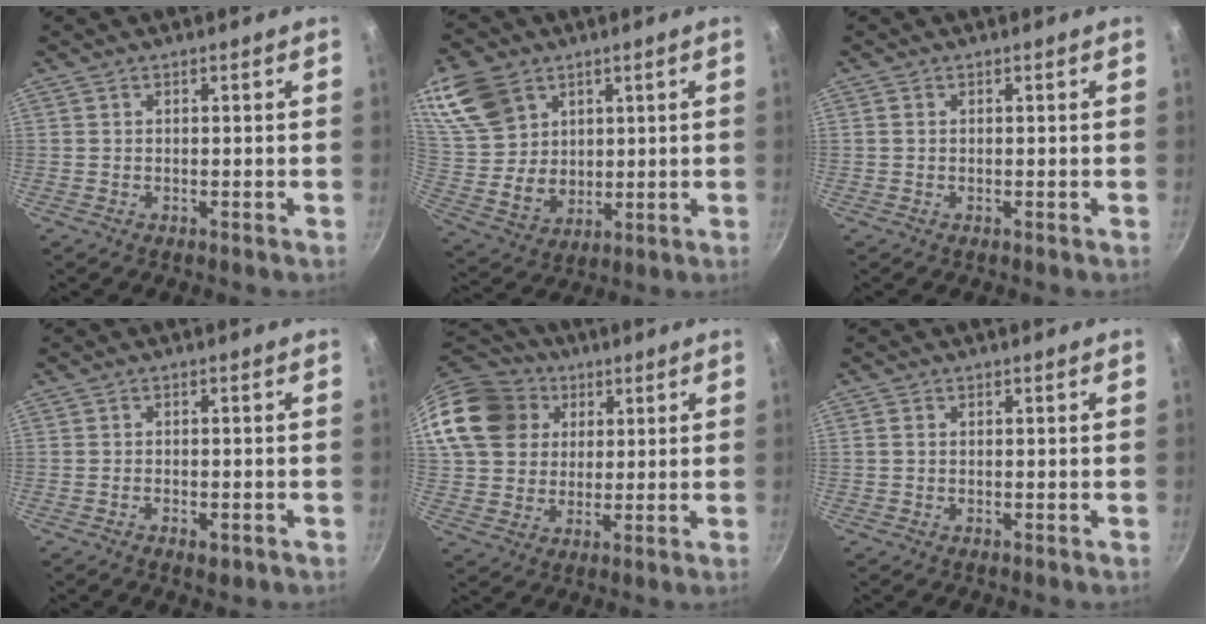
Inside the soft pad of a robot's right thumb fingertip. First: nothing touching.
{"total": 17.3, "force": [7.9, 13.1, 8.1], "torque": [-0.138, -0.021, 0.171]}
{"total": 0.6, "force": [0.1, 0.5, 0.3], "torque": [-0.005, 0.003, 0.000]}
{"total": 2.4, "force": [-1.3, 1.1, 1.7], "torque": [-0.030, 0.004, -0.019]}
{"total": 18.1, "force": [6.2, 14.8, 8.3], "torque": [-0.148, 0.022, 0.114]}
{"total": 0.8, "force": [0.1, 0.7, 0.5], "torque": [-0.008, 0.004, 0.000]}